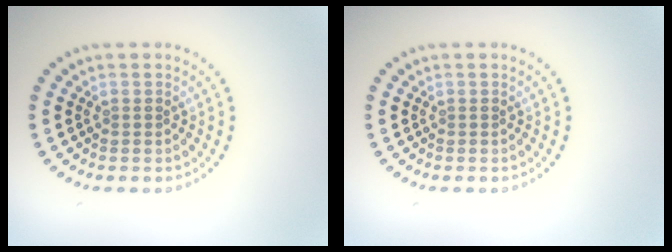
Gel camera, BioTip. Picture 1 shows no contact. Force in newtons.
{"total": 0.0}